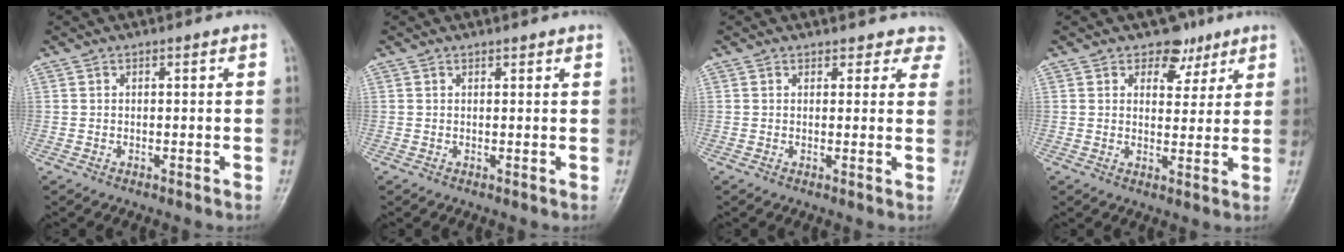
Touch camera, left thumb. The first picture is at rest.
{"total": 0.9, "force": [0.8, 0.3, 0.1], "torque": [-0.002, -0.005, 0.012]}
{"total": 5.6, "force": [4.9, 2.7, -0.6], "torque": [0.060, -0.021, 0.027]}
{"total": 5.5, "force": [3.7, 3.8, 1.3], "torque": [0.015, -0.018, 0.055]}